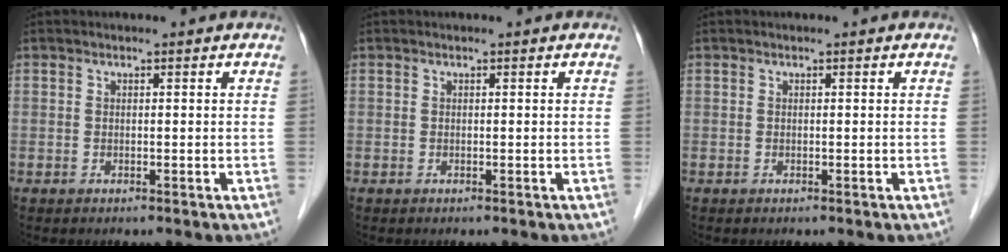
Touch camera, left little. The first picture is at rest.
{"total": 0.0}
{"total": 0.0}